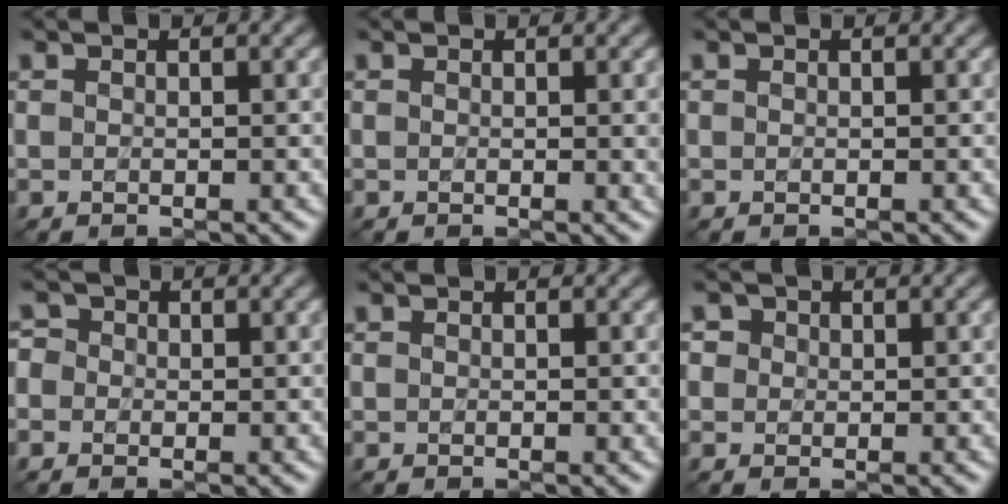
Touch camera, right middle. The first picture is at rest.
{"total": 0.9, "force": [0.1, 0.1, 0.8], "torque": [-0.008, -0.001, 0.001]}
{"total": 0.0}
{"total": 1.9, "force": [0.3, 1.7, 0.7], "torque": [0.001, 0.009, -0.015]}
{"total": 0.0}
{"total": 1.9, "force": [0.9, 1.5, 0.6], "torque": [-0.011, 0.006, 0.007]}